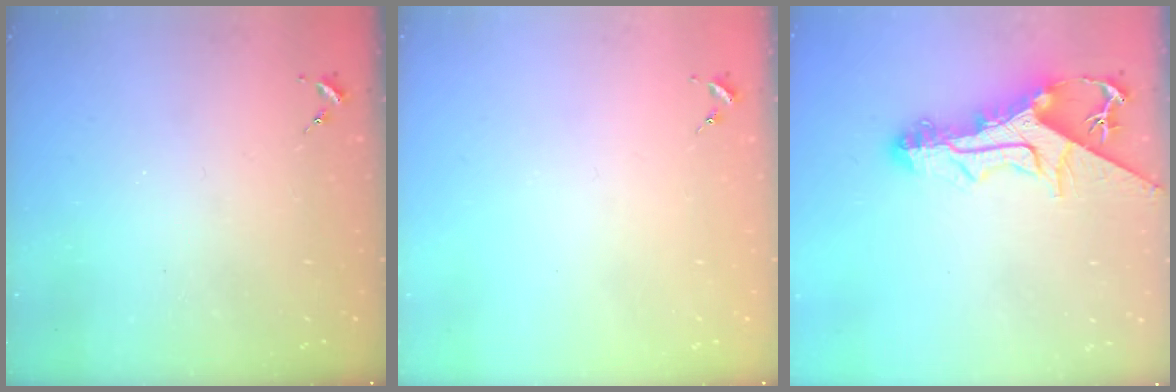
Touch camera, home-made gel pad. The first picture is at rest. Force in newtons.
{"total": 0.0}
{"total": 15.5, "press": 15.5, "slide": 1.3}